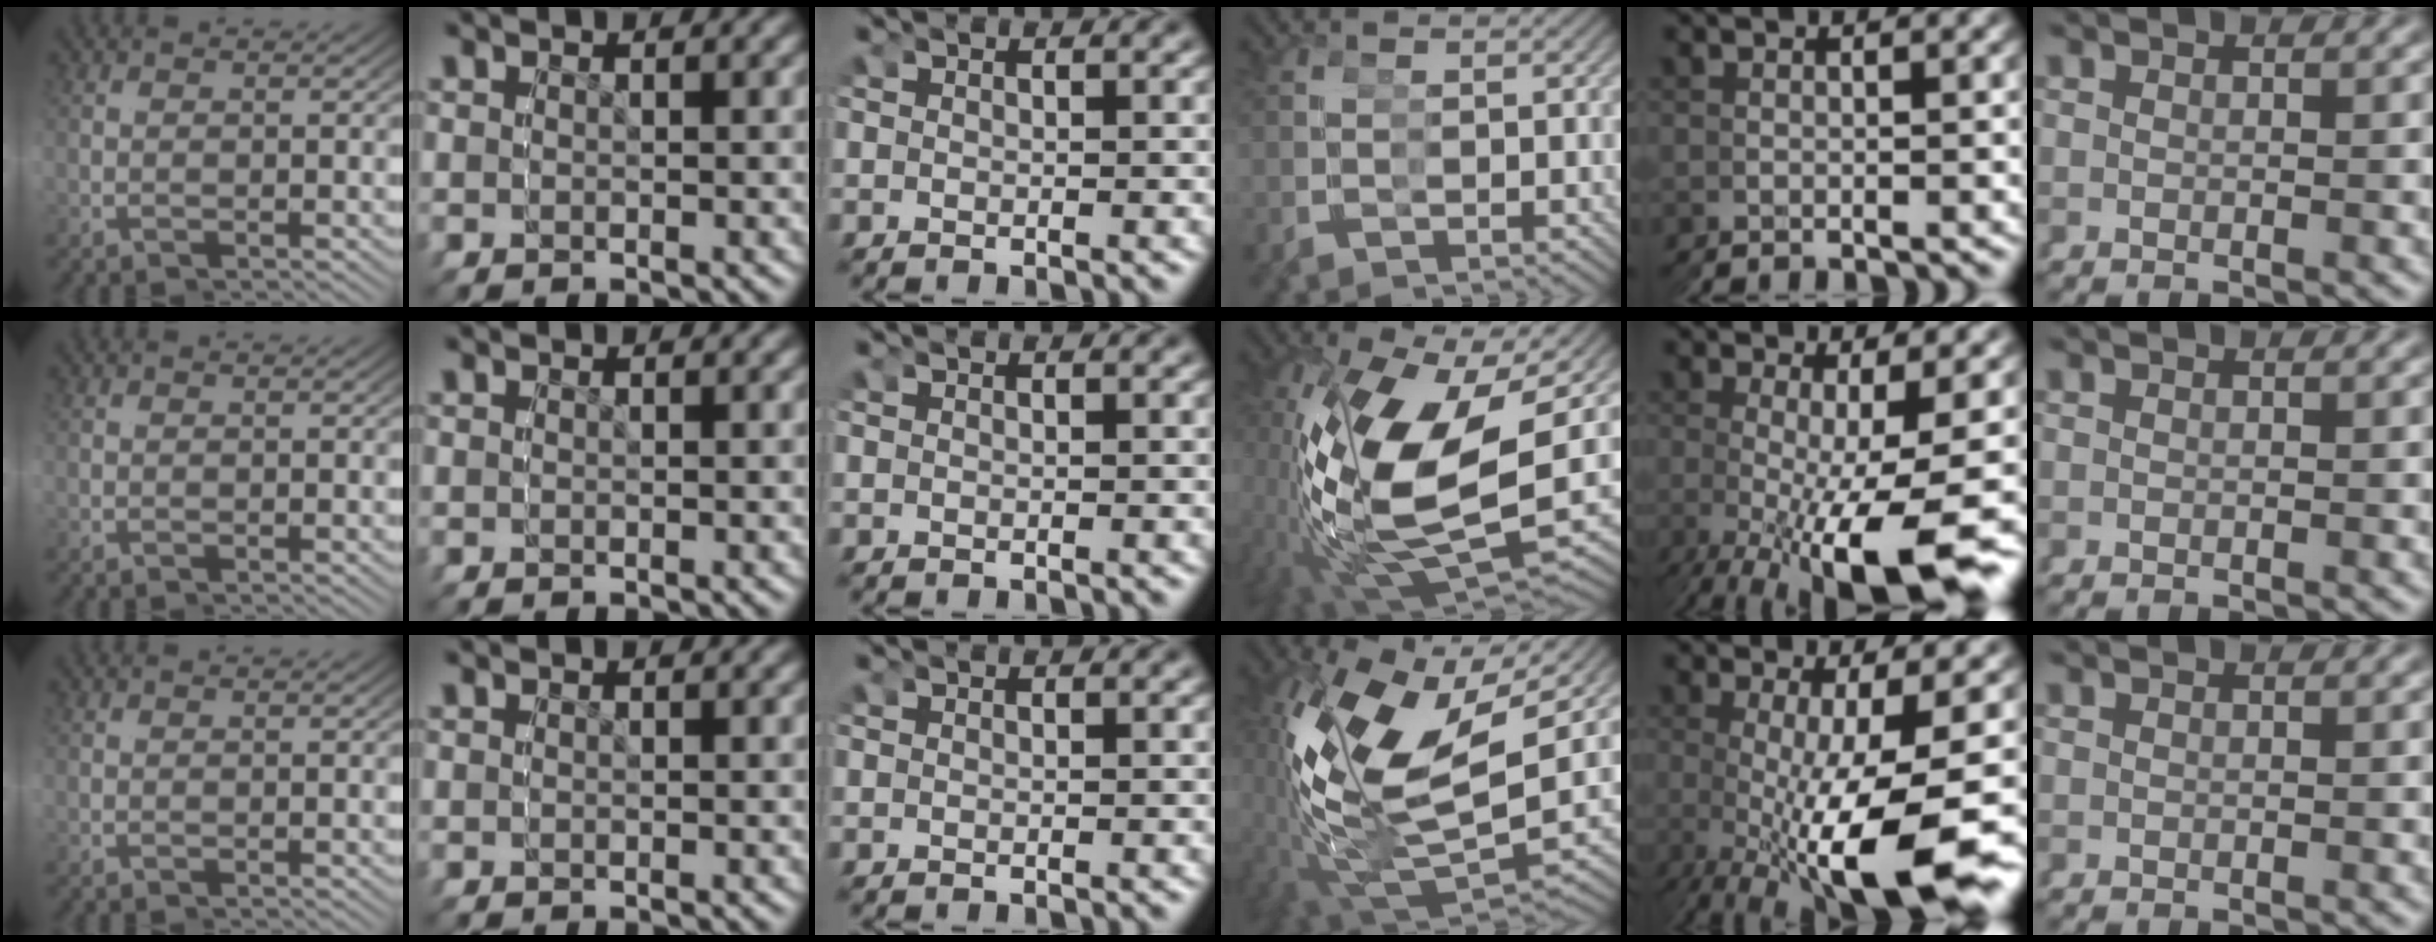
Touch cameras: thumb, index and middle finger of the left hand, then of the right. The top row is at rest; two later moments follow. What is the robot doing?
{"motion": "grasp_and_lifting", "object": "glue stick"}